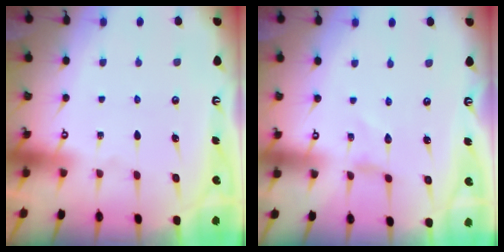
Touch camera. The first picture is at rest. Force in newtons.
{"total": 0.0}